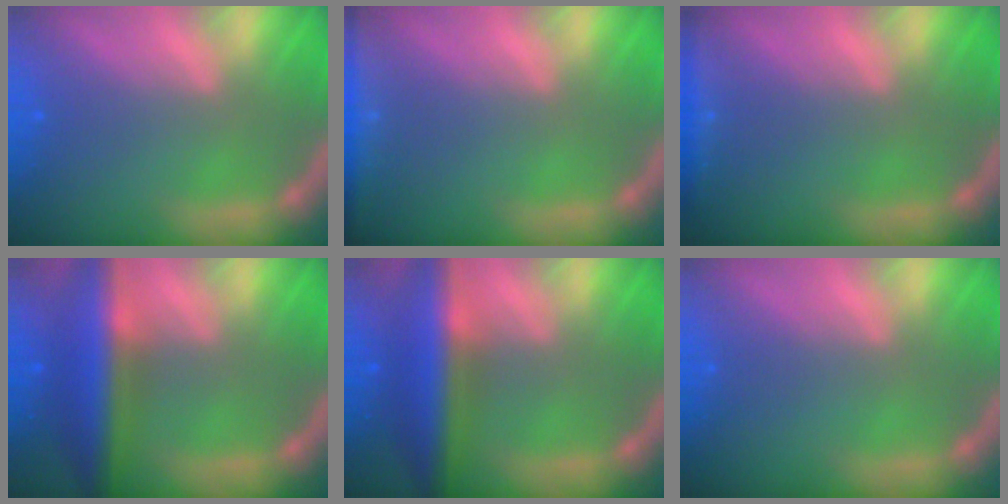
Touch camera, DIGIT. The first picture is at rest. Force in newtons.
{"total": 5.5}
{"total": 2.4}
{"total": 8.5}
{"total": 8.5}
{"total": 0.0}